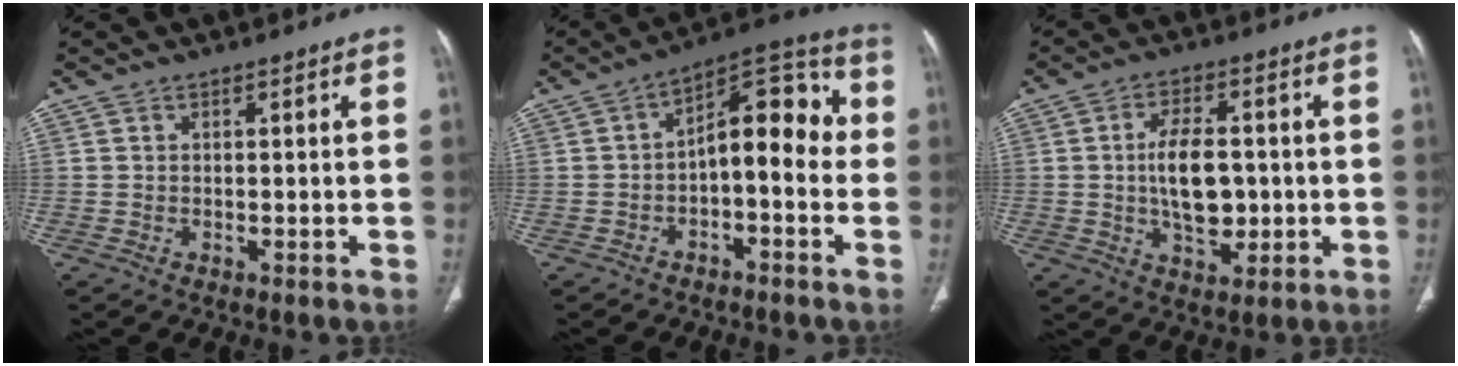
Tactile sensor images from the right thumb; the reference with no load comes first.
{"total": 12.1, "force": [-1.2, 6.1, 10.4], "torque": [-0.118, 0.051, -0.029]}
{"total": 10.1, "force": [-0.2, 5.6, 8.4], "torque": [-0.129, 0.001, 0.000]}